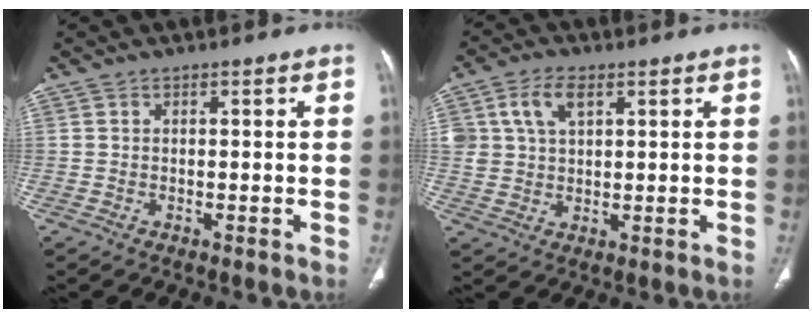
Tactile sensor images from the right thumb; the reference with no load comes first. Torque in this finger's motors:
{"motor_torque": [1.11, 1.10, 0.88, 0.41, 0.06]}